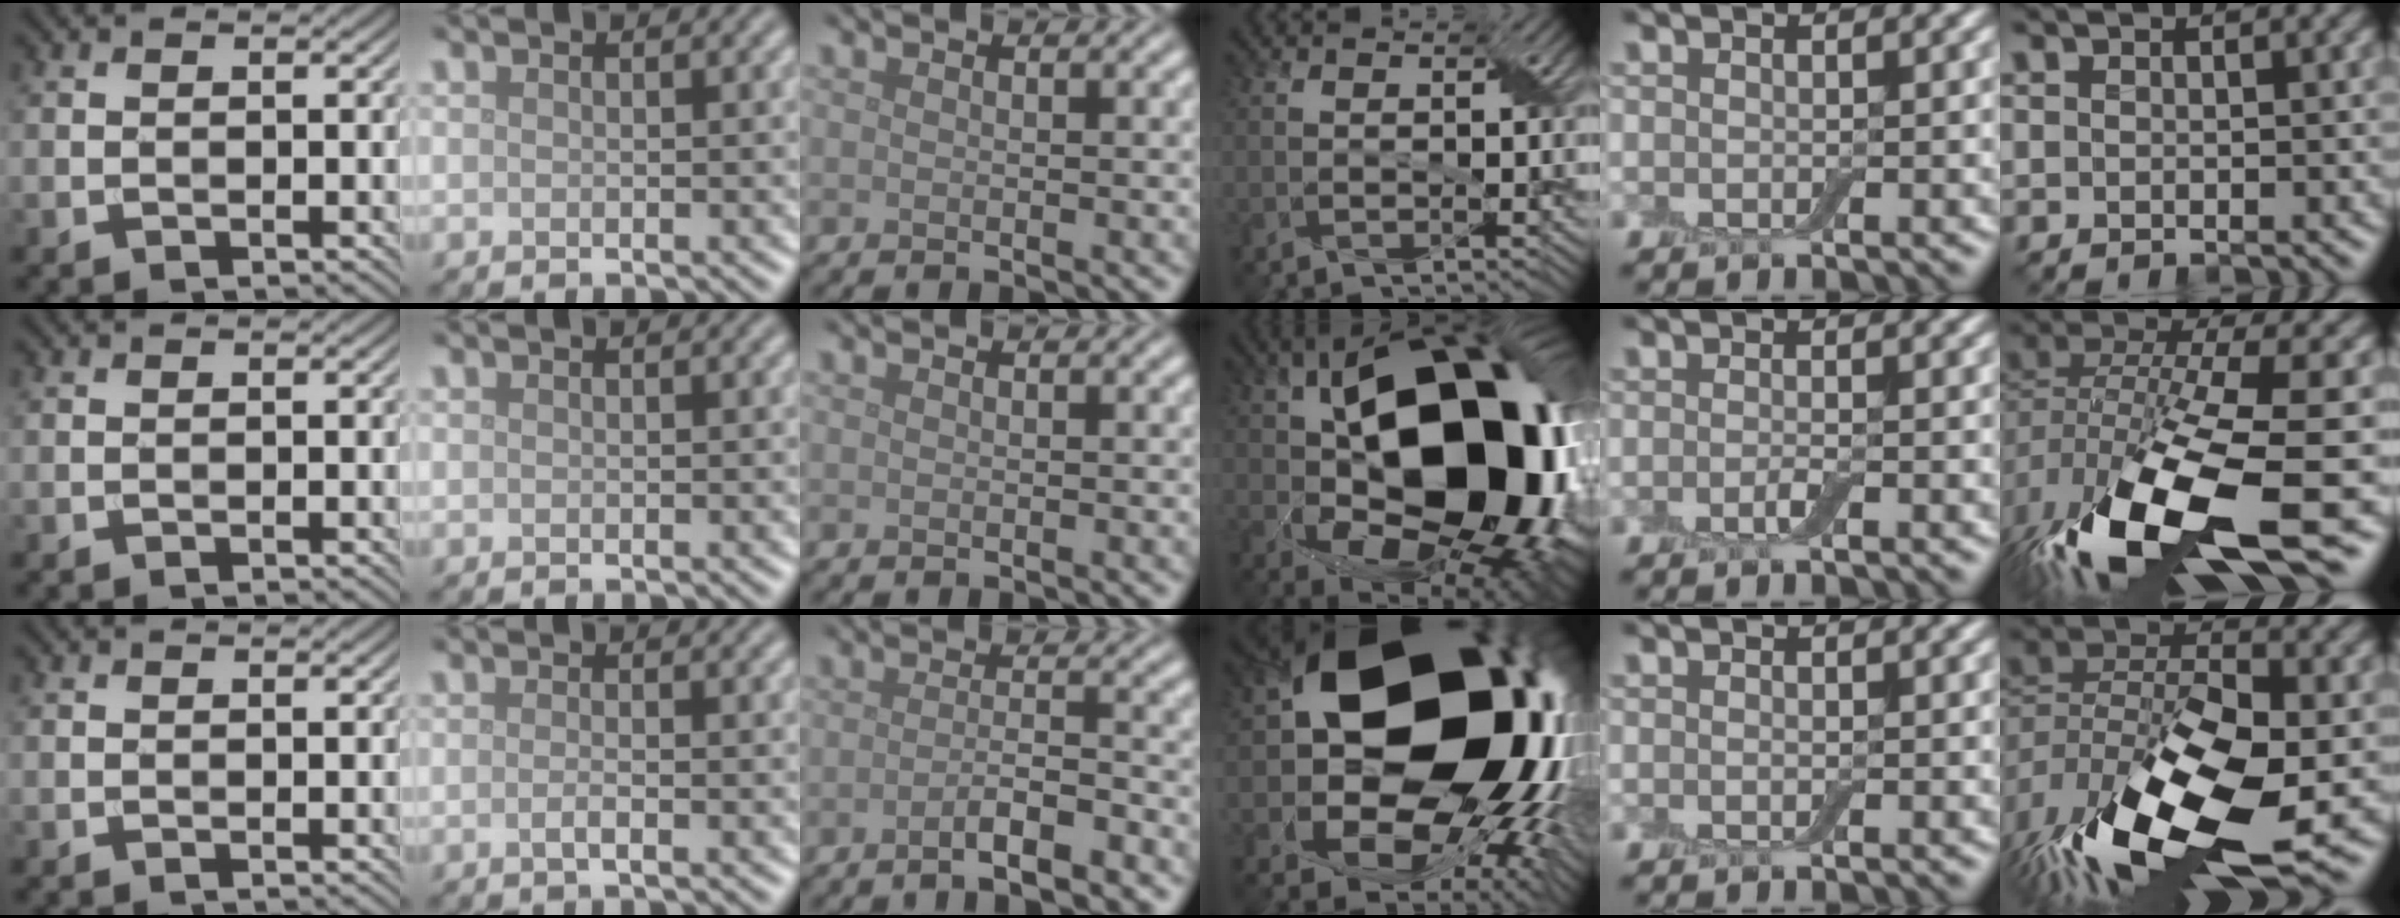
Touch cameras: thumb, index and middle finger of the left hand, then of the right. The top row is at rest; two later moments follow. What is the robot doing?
{"motion": "wrap", "object": "adhesive wrap"}